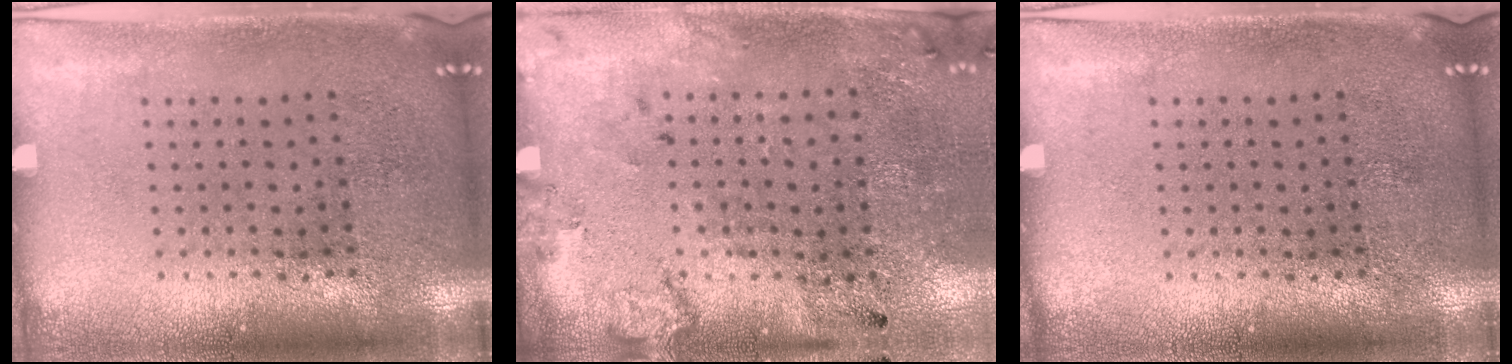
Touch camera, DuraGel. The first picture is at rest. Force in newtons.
{"total": 2.2, "press": 1.4, "slide": 1.7}
{"total": 0.0}